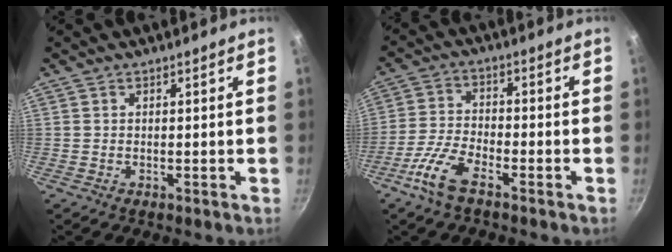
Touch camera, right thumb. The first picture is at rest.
{"total": 7.6, "force": [-4.8, 2.5, 5.3], "torque": [-0.118, 0.024, -0.103]}